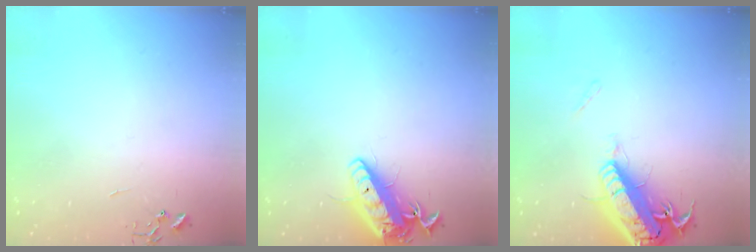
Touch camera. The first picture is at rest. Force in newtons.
{"total": 14.5, "press": 14.2, "slide": 2.8}
{"total": 20.1, "press": 19.7, "slide": 3.9}